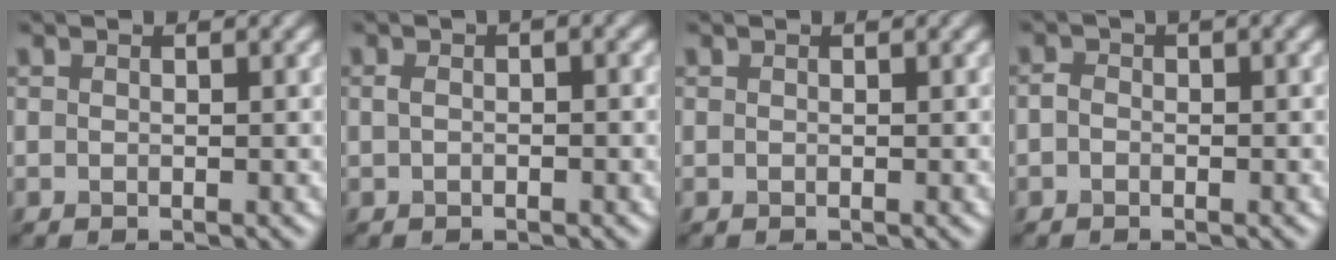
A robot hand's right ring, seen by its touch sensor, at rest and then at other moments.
{"total": 1.1, "force": [0.0, 0.3, 1.1], "torque": [-0.016, 0.005, 0.006]}
{"total": 0.0}
{"total": 0.8, "force": [-0.7, -0.1, 0.1], "torque": [-0.014, 0.002, 0.008]}